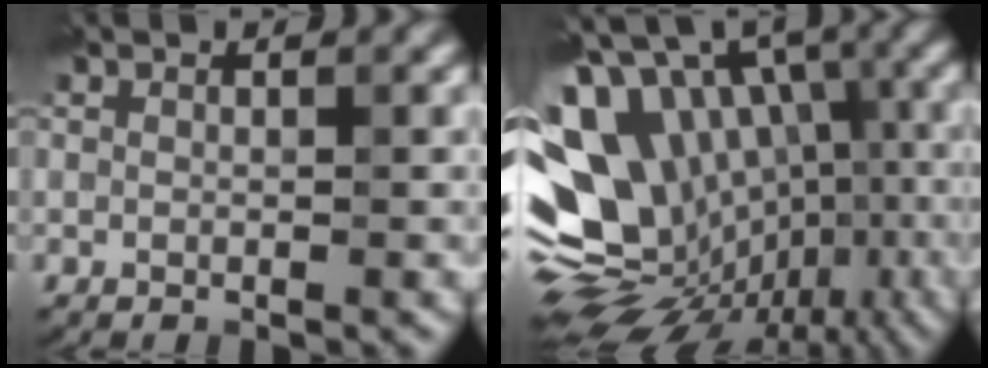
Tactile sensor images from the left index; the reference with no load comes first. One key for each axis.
{"total": 18.2, "fx": -2.8, "fy": 14.0, "fz": 11.3, "tx": -0.206, "ty": 0.006, "tz": -0.009}